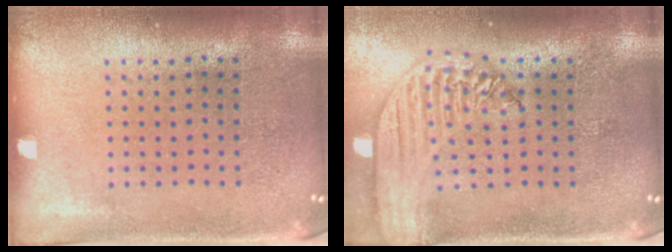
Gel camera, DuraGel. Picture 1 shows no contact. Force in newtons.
{"total": 2.8, "press": 2.2, "slide": 1.6}